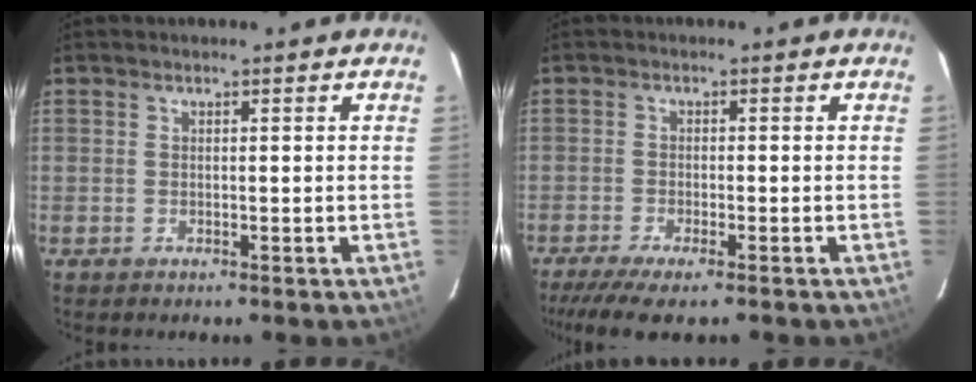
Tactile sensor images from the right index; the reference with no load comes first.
{"total": 7.3, "force": [-5.8, 1.0, 4.4], "torque": [-0.106, -0.027, -0.104]}